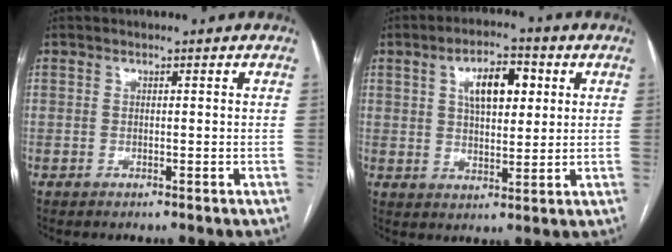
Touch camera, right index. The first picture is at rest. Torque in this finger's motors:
{"motor_torque": [0.54, 0.43, 0.46, 0.08]}